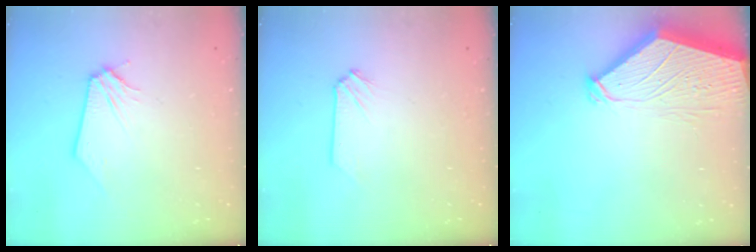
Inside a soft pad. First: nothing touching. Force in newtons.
{"total": 0.0}
{"total": 4.9, "press": 4.8, "slide": 0.7}